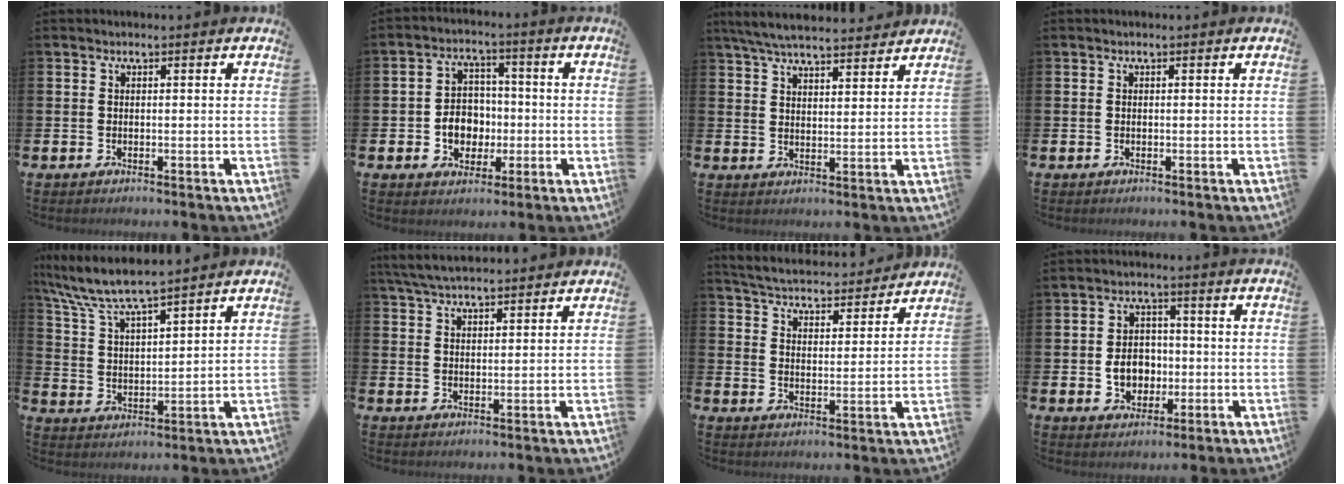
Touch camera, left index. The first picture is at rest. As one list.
[{"total": 5.5, "force": [-1.0, 4.8, 2.5], "torque": [-0.038, 0.005, -0.025]}, {"total": 6.1, "force": [5.9, 0.9, 1.5], "torque": [-0.044, -0.028, 0.106]}, {"total": 0.0}, {"total": 7.3, "force": [6.9, 0.5, 2.3], "torque": [-0.076, -0.039, 0.121]}, {"total": 4.7, "force": [4.4, 0.8, 1.4], "torque": [-0.045, -0.011, 0.083]}, {"total": 4.9, "force": [4.8, 0.8, 0.4], "torque": [-0.035, -0.039, 0.083]}, {"total": 5.2, "force": [-0.7, 4.3, 2.8], "torque": [-0.034, 0.000, -0.022]}]